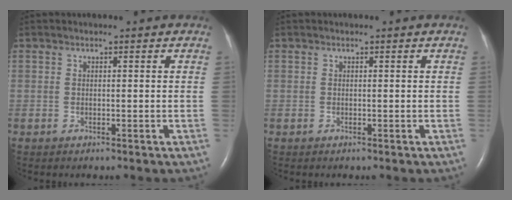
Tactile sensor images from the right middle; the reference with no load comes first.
{"total": 0.0}